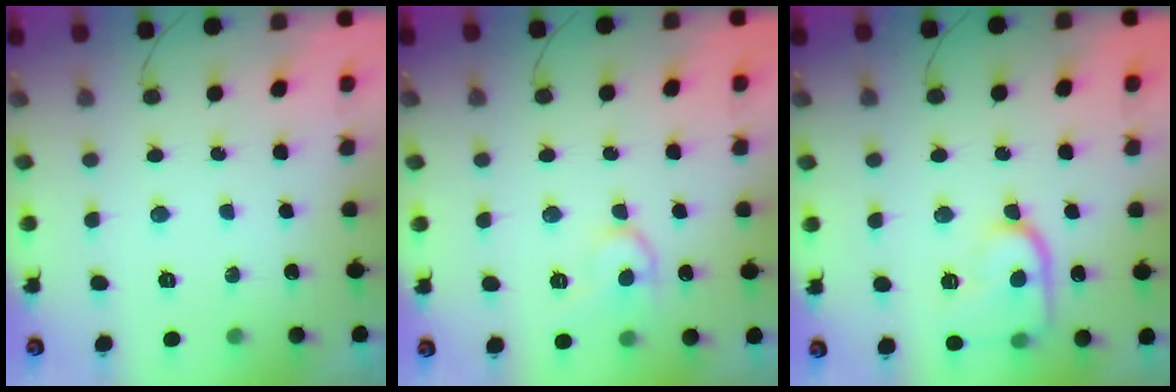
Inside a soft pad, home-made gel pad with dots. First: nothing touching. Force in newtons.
{"total": 10.1, "press": 10.1, "slide": 0.9}
{"total": 13.3, "press": 13.2, "slide": 1.4}